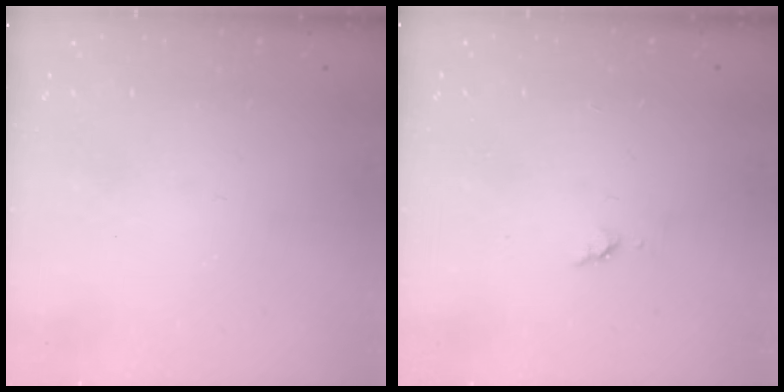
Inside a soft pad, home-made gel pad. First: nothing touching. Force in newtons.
{"total": 3.5, "press": 3.4, "slide": 0.5}